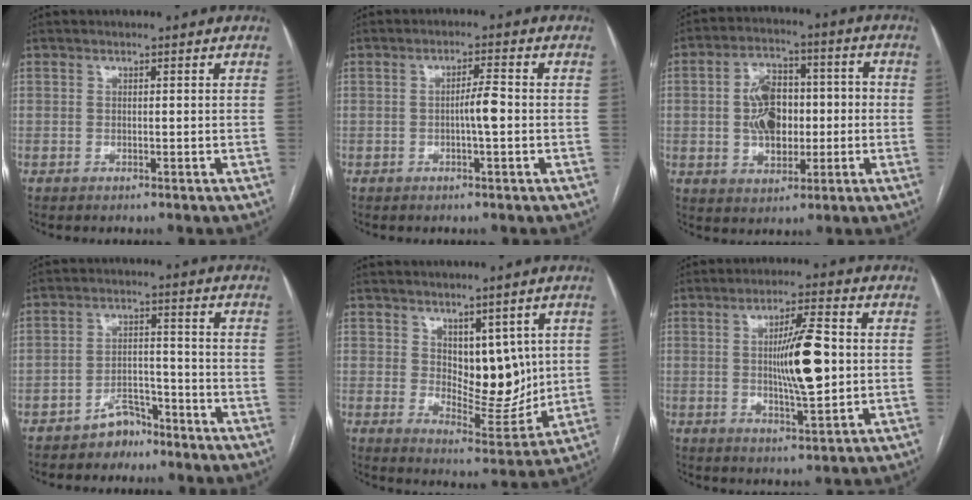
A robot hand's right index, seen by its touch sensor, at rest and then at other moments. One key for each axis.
{"total": 3.3, "fx": -0.6, "fy": 0.1, "fz": 3.2, "tx": -0.052, "ty": 0.002, "tz": -0.010}
{"total": 10.7, "fx": -0.6, "fy": 6.9, "fz": 8.1, "tx": -0.147, "ty": 0.029, "tz": -0.005}
{"total": 5.0, "fx": -4.1, "fy": 2.5, "fz": 1.4, "tx": -0.024, "ty": 0.011, "tz": -0.068}
{"total": 8.7, "fx": 2.4, "fy": 4.5, "fz": 7.0, "tx": -0.098, "ty": -0.007, "tz": 0.054}
{"total": 10.0, "fx": 0.3, "fy": 1.4, "fz": 9.9, "tx": -0.169, "ty": 0.002, "tz": 0.007}